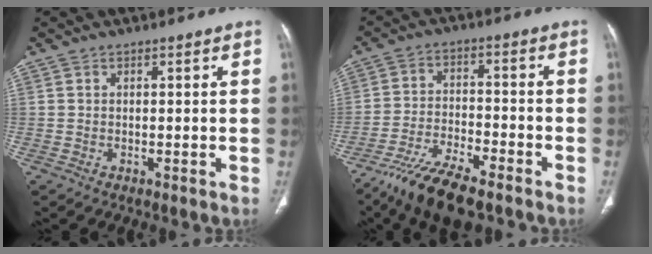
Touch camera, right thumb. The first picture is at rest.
{"total": 12.0, "force": [-8.9, 3.6, 7.2], "torque": [-0.138, 0.033, -0.164]}